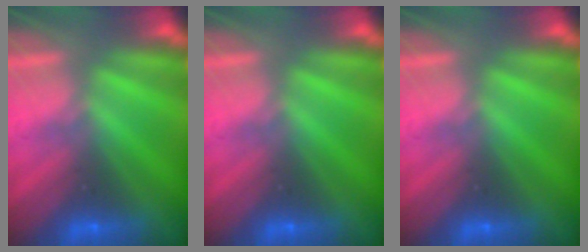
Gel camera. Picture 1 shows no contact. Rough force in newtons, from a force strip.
{"total": 0.0}
{"total": 0.0}